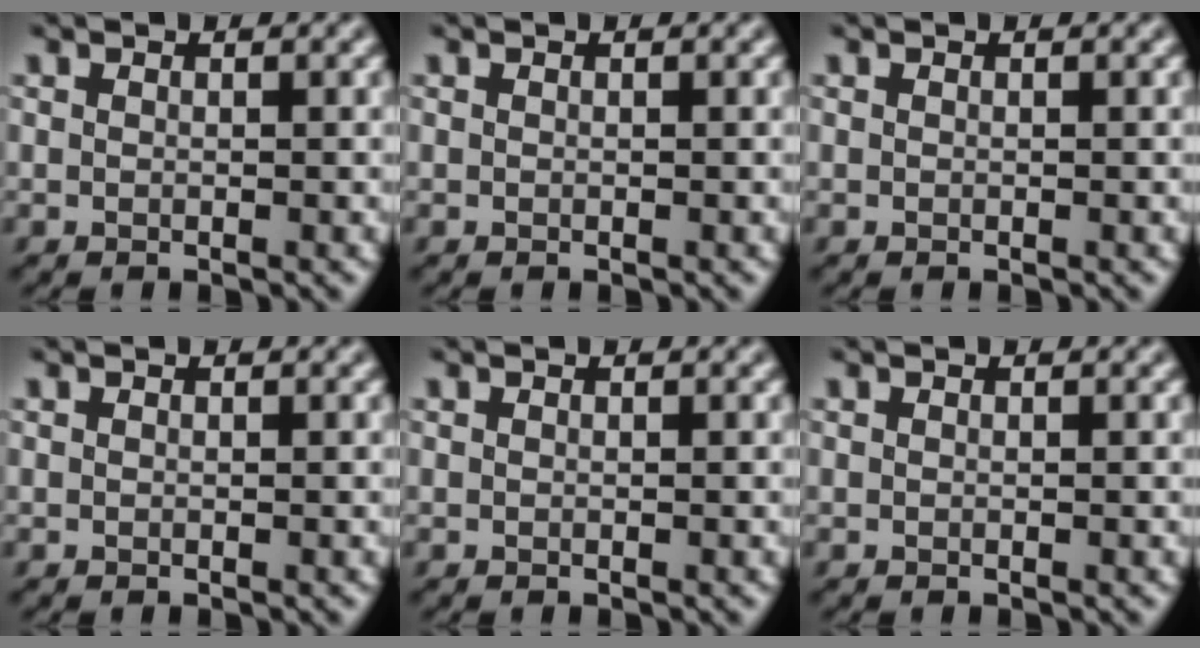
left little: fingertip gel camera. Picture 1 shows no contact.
{"total": 0.0}
{"total": 0.0}
{"total": 0.0}
{"total": 0.0}
{"total": 0.0}